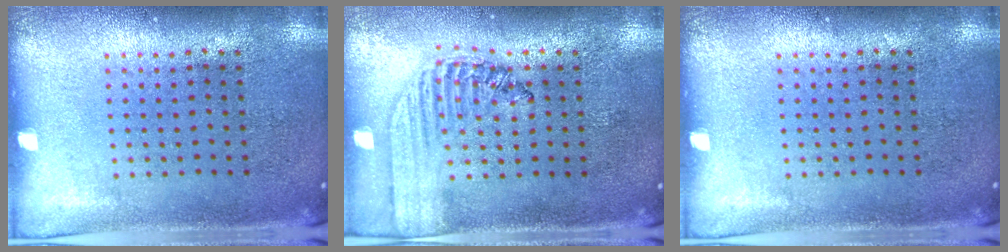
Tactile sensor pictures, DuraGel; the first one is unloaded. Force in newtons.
{"total": 1.5, "press": 1.4, "slide": 0.5}
{"total": 0.0}